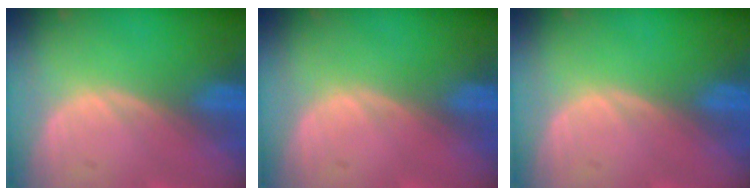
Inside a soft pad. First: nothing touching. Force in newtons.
{"total": 0.0}
{"total": 0.0}